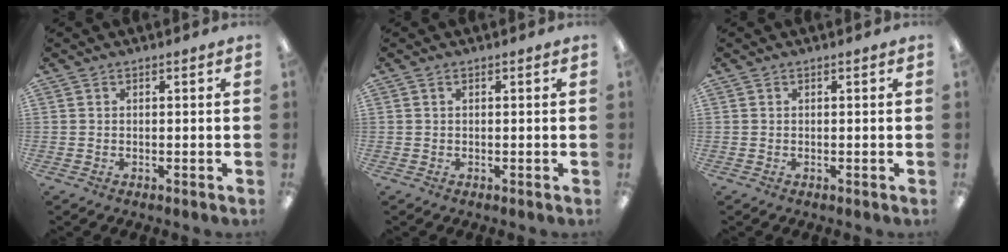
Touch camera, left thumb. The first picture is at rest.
{"total": 0.0}
{"total": 0.0}